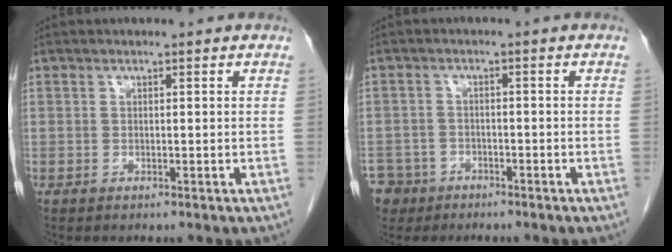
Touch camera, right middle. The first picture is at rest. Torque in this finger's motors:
{"motor_torque": [1.20, -0.94, 0.52, 0.01]}